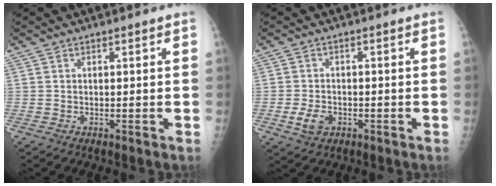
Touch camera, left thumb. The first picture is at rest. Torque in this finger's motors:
{"motor_torque": [-0.43, 0.41, 0.28, 0.13, 0.03]}